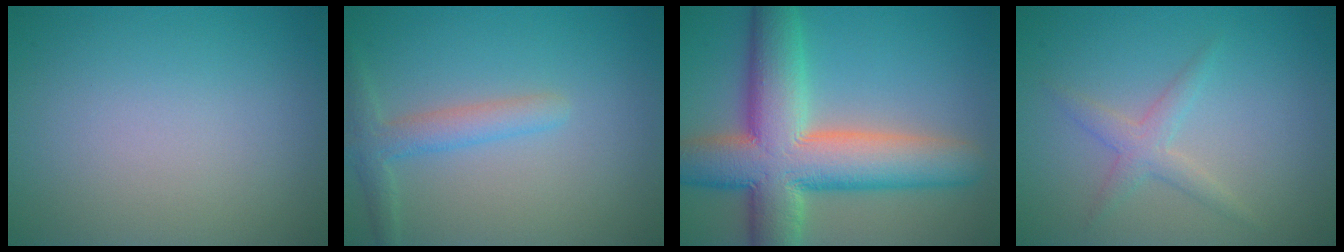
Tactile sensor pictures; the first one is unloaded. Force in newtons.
{"total": 2.6, "press": 2.6, "slide": 0.2}
{"total": 12.1, "press": 12.0, "slide": 0.8}
{"total": 2.1, "press": 2.1, "slide": 0.0}